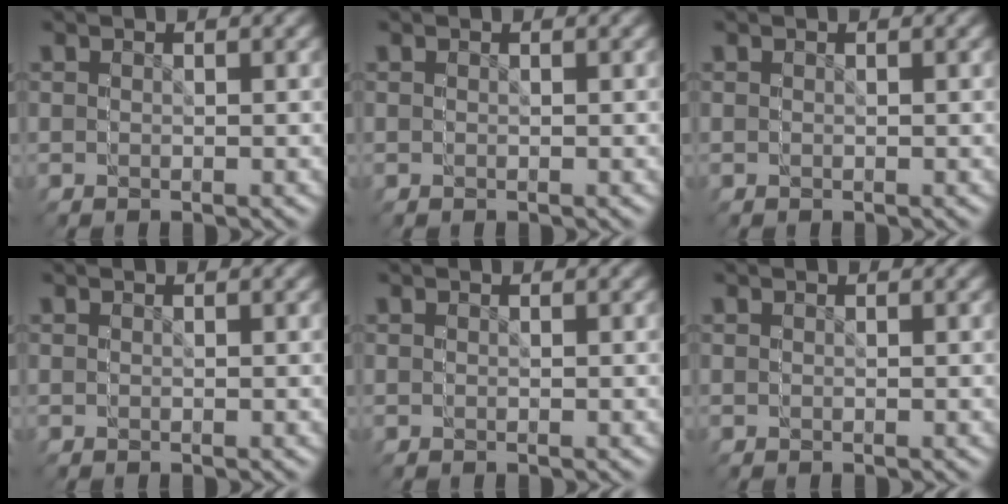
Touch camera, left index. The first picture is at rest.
{"total": 0.0}
{"total": 0.0}
{"total": 0.0}
{"total": 0.0}
{"total": 0.0}